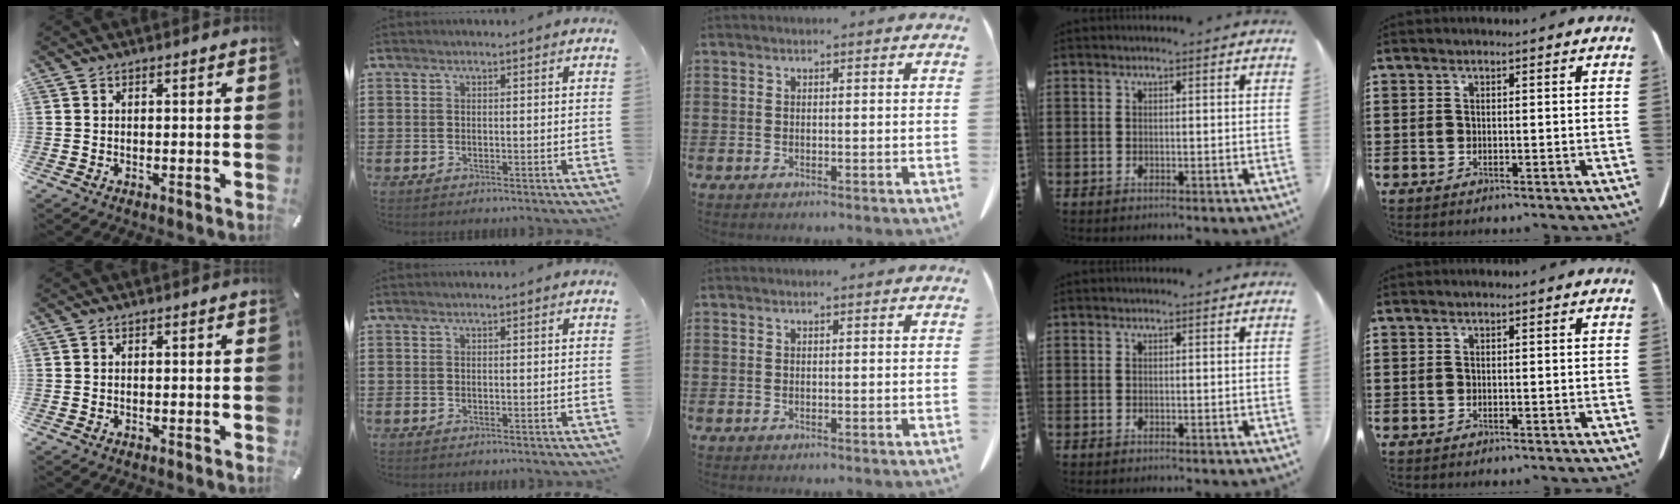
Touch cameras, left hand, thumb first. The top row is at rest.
{}